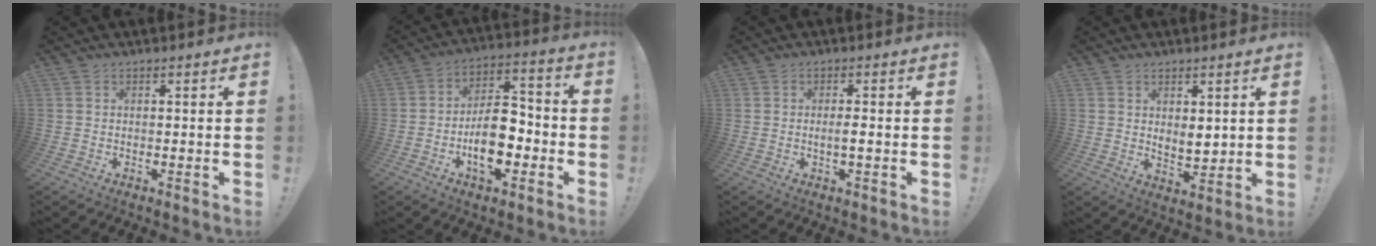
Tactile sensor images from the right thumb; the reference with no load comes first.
{"total": 14.4, "force": [-4.7, 8.3, 10.9], "torque": [-0.179, 0.026, -0.080]}
{"total": 2.5, "force": [-0.4, 0.3, 2.4], "torque": [-0.040, -0.002, -0.010]}
{"total": 5.2, "force": [2.9, 3.4, 2.5], "torque": [-0.027, -0.028, 0.050]}